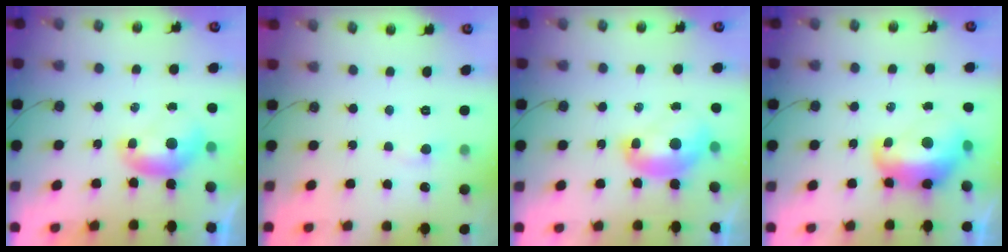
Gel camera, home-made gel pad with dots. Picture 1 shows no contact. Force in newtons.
{"total": 0.7, "press": 0.3, "slide": 0.6}
{"total": 2.7, "press": 2.7, "slide": 0.1}
{"total": 6.2, "press": 6.1, "slide": 1.2}